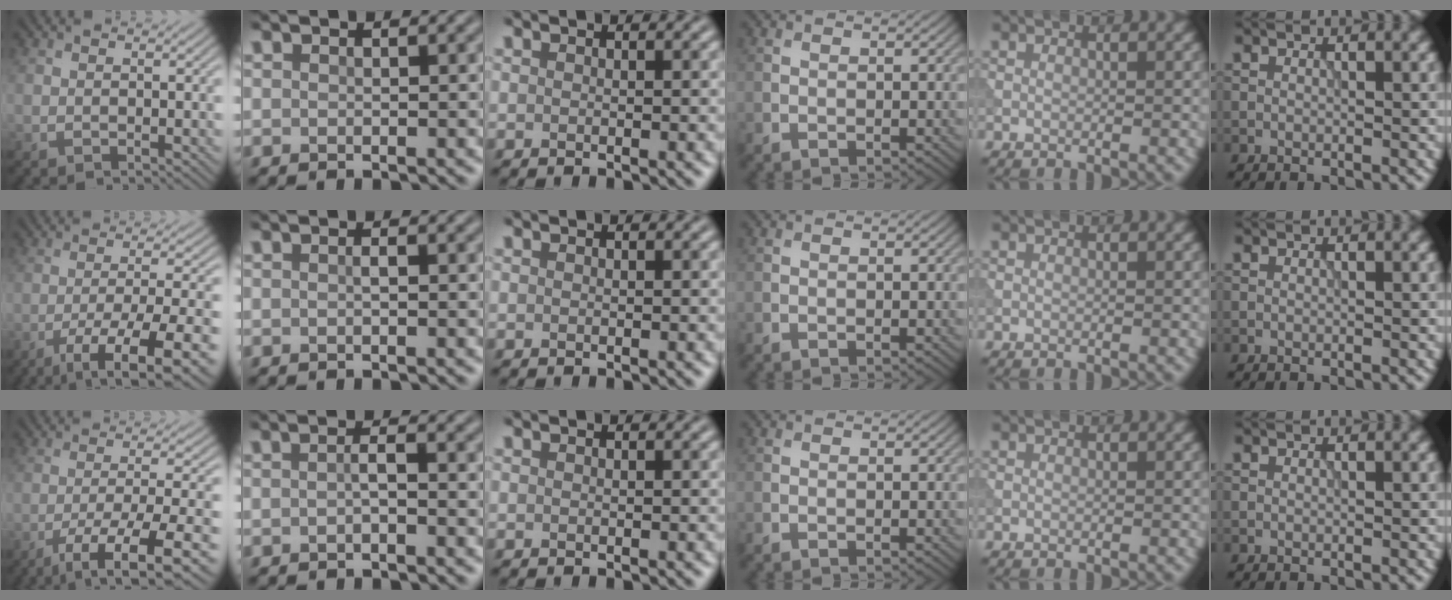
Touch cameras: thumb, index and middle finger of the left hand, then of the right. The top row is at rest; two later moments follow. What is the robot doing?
{"motion": "extract", "object": "tissue"}